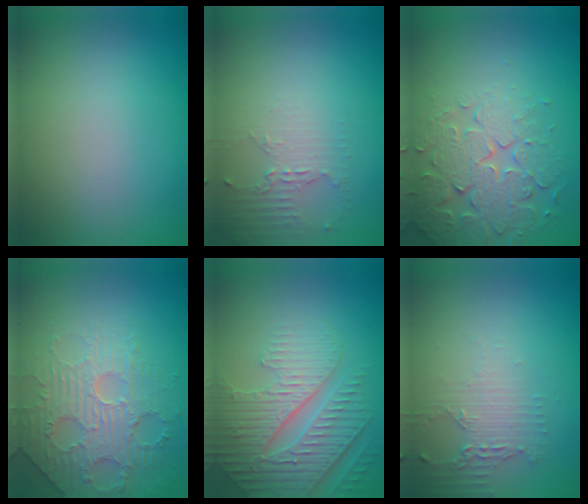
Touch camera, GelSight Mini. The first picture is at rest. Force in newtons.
{"total": 2.2, "press": 1.6, "slide": 1.5}
{"total": 4.8, "press": 4.6, "slide": 1.5}
{"total": 4.8, "press": 3.8, "slide": 2.9}
{"total": 5.5, "press": 4.8, "slide": 2.7}
{"total": 2.1, "press": 1.6, "slide": 1.4}